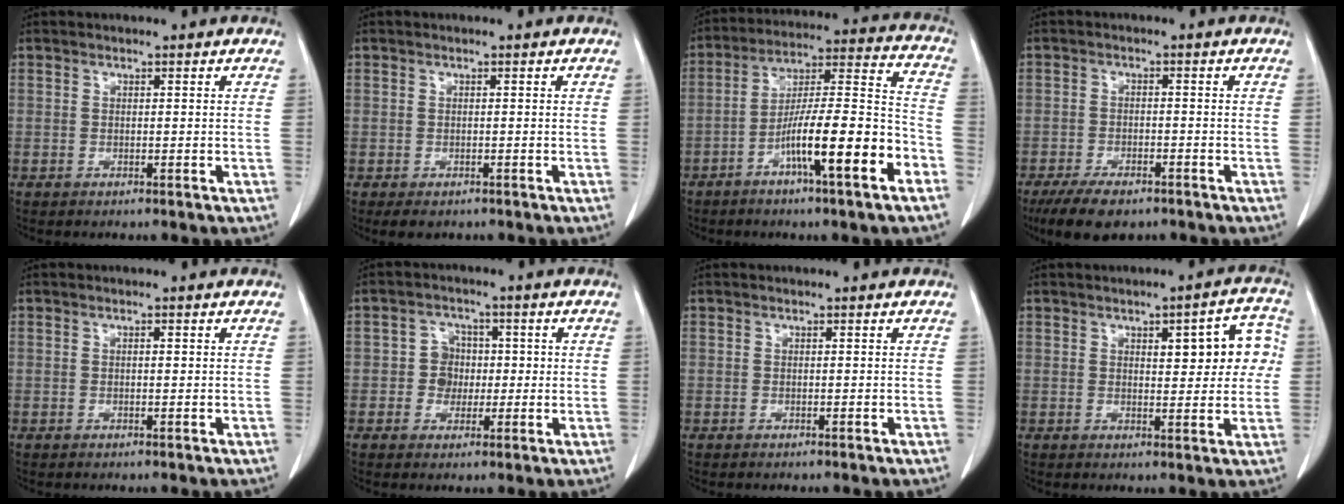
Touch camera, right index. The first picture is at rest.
{"total": 2.4, "force": [-1.4, 1.7, 0.9], "torque": [-0.010, 0.001, -0.013]}
{"total": 16.1, "force": [-7.3, 1.1, 14.4], "torque": [-0.234, 0.006, -0.119]}
{"total": 7.4, "force": [-5.5, 2.9, 4.1], "torque": [-0.069, -0.008, -0.089]}
{"total": 0.6, "force": [0.1, 0.1, 0.6], "torque": [-0.012, 0.000, 0.001]}
{"total": 4.3, "force": [-0.1, 4.1, 1.4], "torque": [-0.017, 0.017, 0.000]}
{"total": 0.0}
{"total": 8.2, "force": [1.8, 2.7, 7.5], "torque": [-0.086, 0.022, 0.021]}